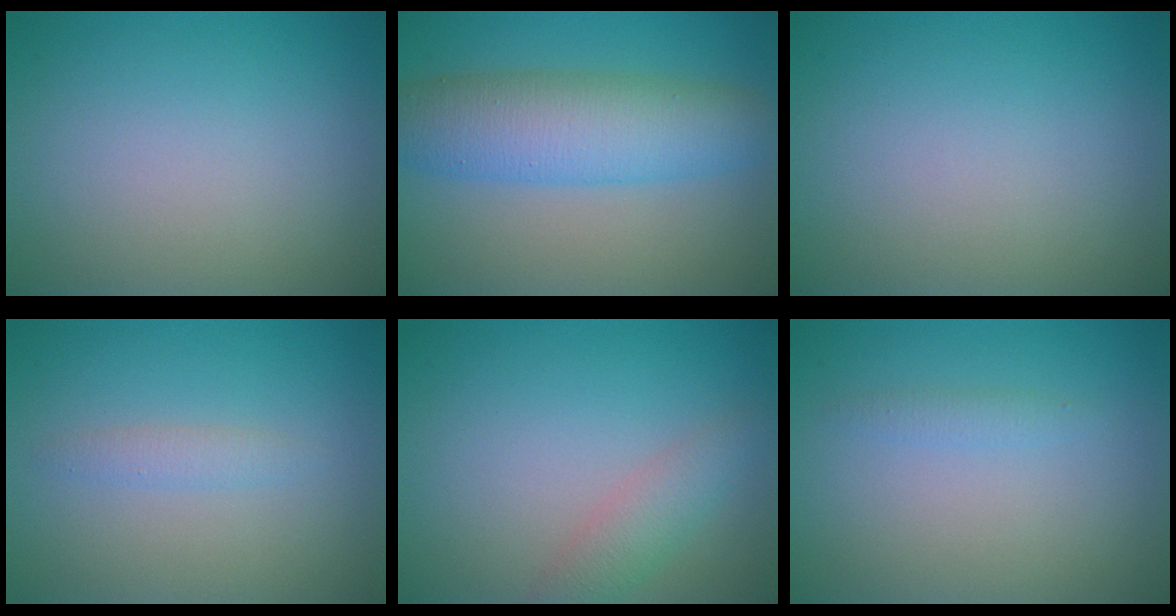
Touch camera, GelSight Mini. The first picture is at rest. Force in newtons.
{"total": 7.2, "press": 7.2, "slide": 0.2}
{"total": 0.0}
{"total": 1.2, "press": 1.2, "slide": 0.0}
{"total": 2.3, "press": 2.3, "slide": 0.0}
{"total": 0.9, "press": 0.9, "slide": 0.0}